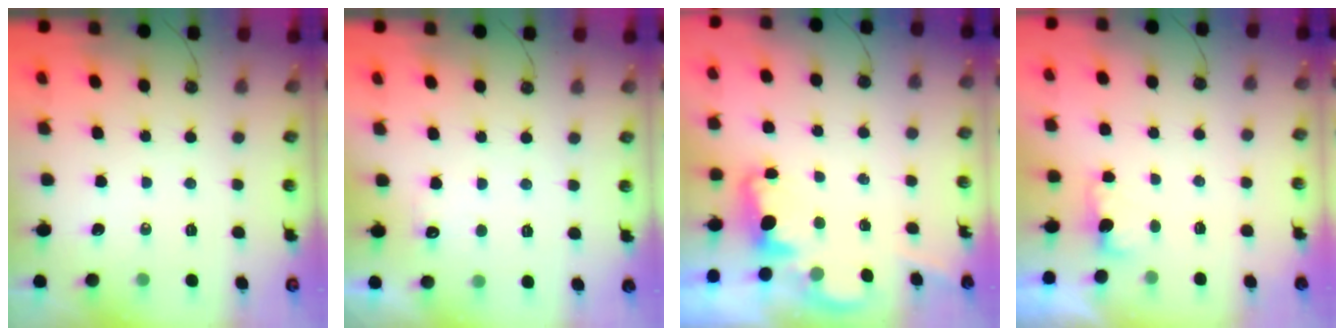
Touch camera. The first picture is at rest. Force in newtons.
{"total": 6.2, "press": 6.1, "slide": 1.3}
{"total": 2.0, "press": 1.9, "slide": 0.6}
{"total": 2.0, "press": 1.7, "slide": 0.9}